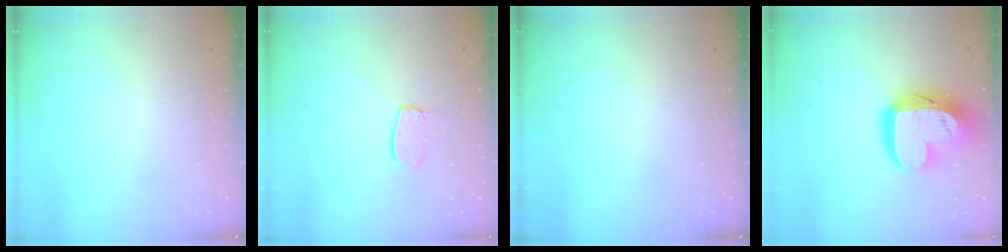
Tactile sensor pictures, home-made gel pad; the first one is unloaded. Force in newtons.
{"total": 6.9, "press": 6.9, "slide": 0.2}
{"total": 0.0}
{"total": 19.0, "press": 19.0, "slide": 1.6}